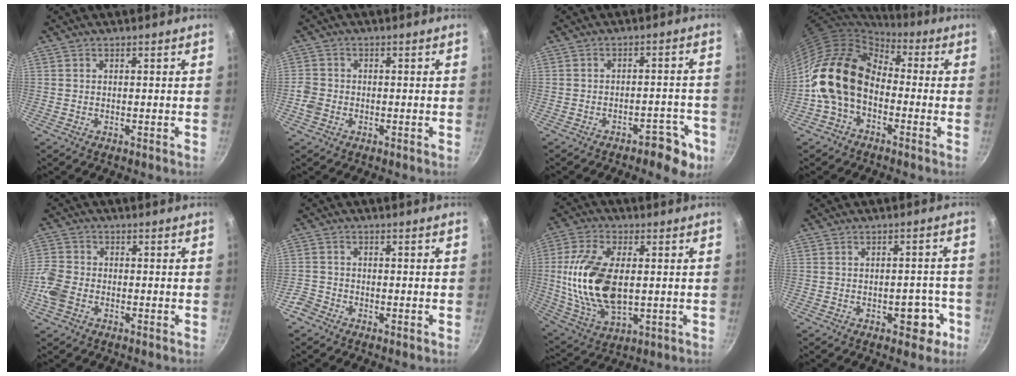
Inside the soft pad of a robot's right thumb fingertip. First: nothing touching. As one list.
[{"total": 3.4, "force": [-1.3, 2.7, 1.5], "torque": [-0.028, 0.015, -0.028]}, {"total": 7.4, "force": [-4.2, 3.4, 5.1], "torque": [-0.036, 0.037, -0.043]}, {"total": 14.8, "force": [-1.7, 10.7, 10.1], "torque": [-0.158, 0.040, -0.046]}, {"total": 7.1, "force": [-2.5, 5.2, 4.2], "torque": [-0.094, 0.016, -0.064]}, {"total": 3.0, "force": [-2.2, 2.0, 0.6], "torque": [-0.009, 0.020, -0.044]}, {"total": 17.8, "force": [0.8, 9.7, 14.9], "torque": [-0.287, 0.001, 0.021]}, {"total": 5.3, "force": [-2.2, 3.0, 3.8], "torque": [-0.023, 0.018, -0.024]}]